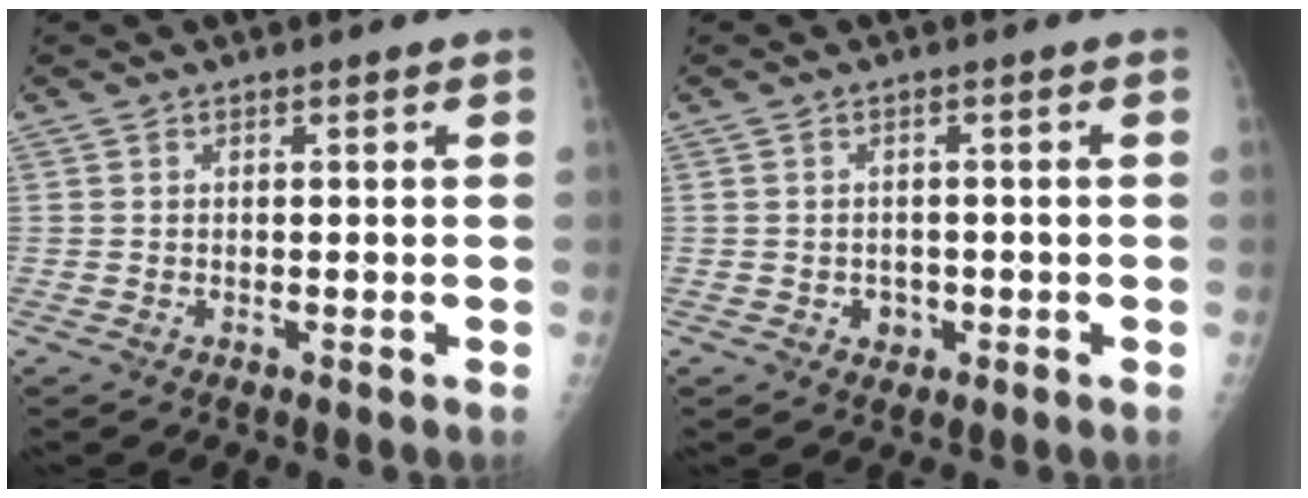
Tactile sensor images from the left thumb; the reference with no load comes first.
{"total": 2.4, "force": [-0.8, 2.1, 0.9], "torque": [0.000, 0.005, -0.006]}